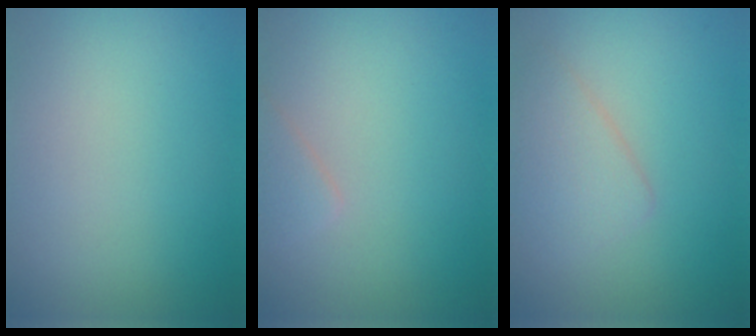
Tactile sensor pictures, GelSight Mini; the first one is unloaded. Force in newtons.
{"total": 1.3, "press": 1.3, "slide": 0.1}
{"total": 2.6, "press": 2.6, "slide": 0.1}